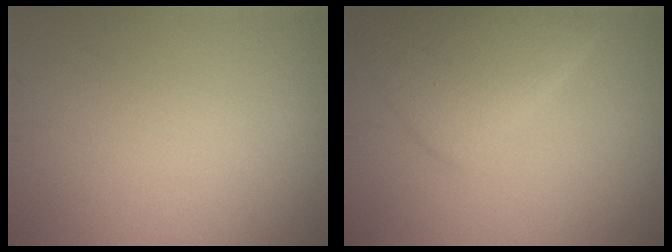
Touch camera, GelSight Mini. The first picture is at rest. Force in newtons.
{"total": 5.3, "press": 5.3, "slide": 0.1}